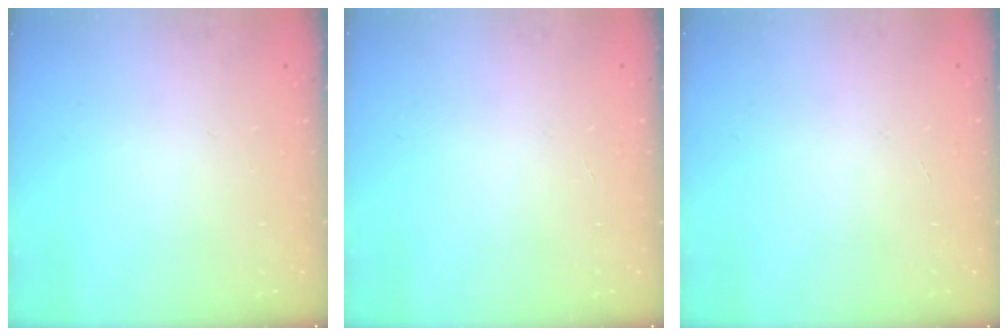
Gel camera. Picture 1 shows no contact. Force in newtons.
{"total": 0.0}
{"total": 0.0}